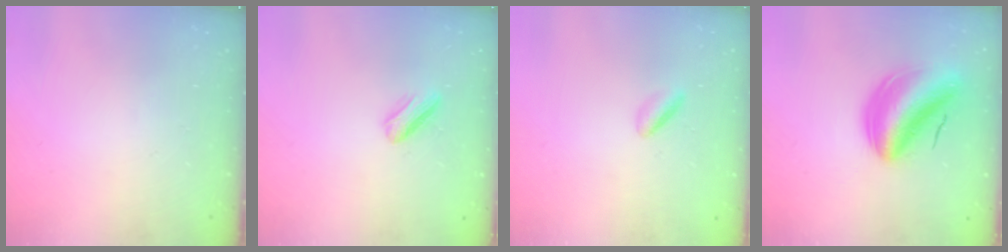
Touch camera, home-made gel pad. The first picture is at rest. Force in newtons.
{"total": 3.7, "press": 3.7, "slide": 0.3}
{"total": 1.6, "press": 1.3, "slide": 0.8}
{"total": 10.7, "press": 10.2, "slide": 3.0}